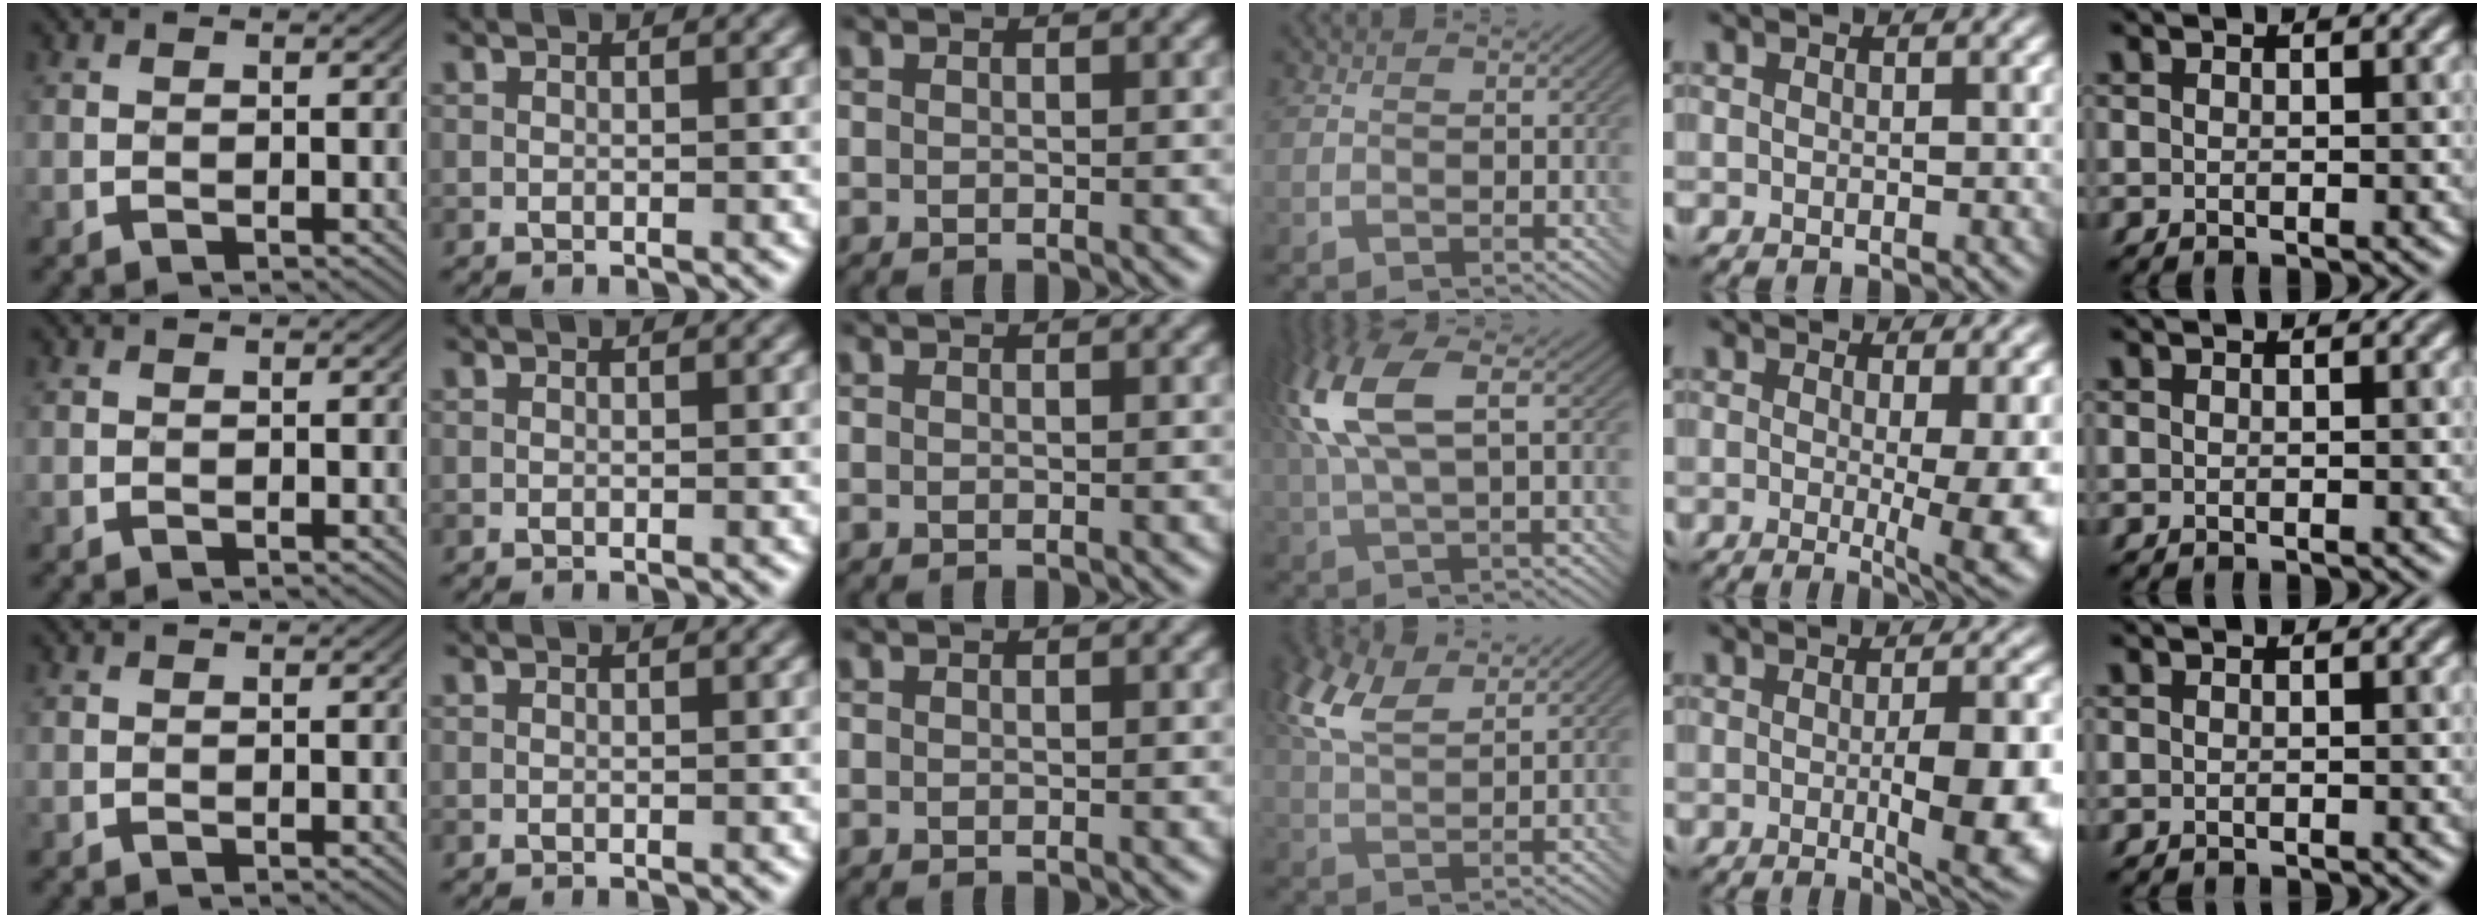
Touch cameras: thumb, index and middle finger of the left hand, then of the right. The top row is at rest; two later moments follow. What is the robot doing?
{"motion": "insert", "object": "bottle cap"}